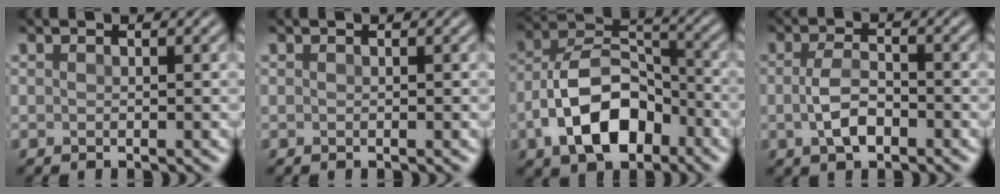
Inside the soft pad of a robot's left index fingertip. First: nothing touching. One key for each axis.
{"total": 0.0}
{"total": 9.0, "fx": -3.8, "fy": 5.2, "fz": 6.3, "tx": -0.114, "ty": 0.012, "tz": -0.076}
{"total": 3.1, "fx": -0.9, "fy": 1.6, "fz": 2.6, "tx": -0.054, "ty": -0.002, "tz": -0.018}